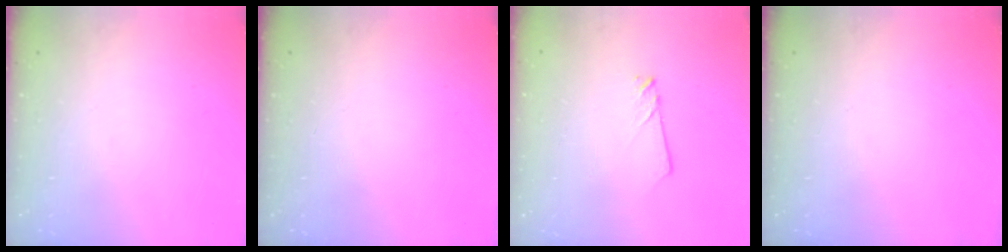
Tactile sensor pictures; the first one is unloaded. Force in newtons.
{"total": 0.0}
{"total": 2.0, "press": 2.0, "slide": 0.1}
{"total": 0.0}